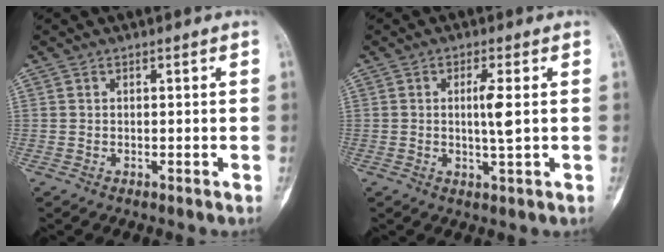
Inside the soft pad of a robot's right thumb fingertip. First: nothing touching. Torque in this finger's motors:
{"motor_torque": [0.36, 0.73, 0.42, -0.36, 0.02]}